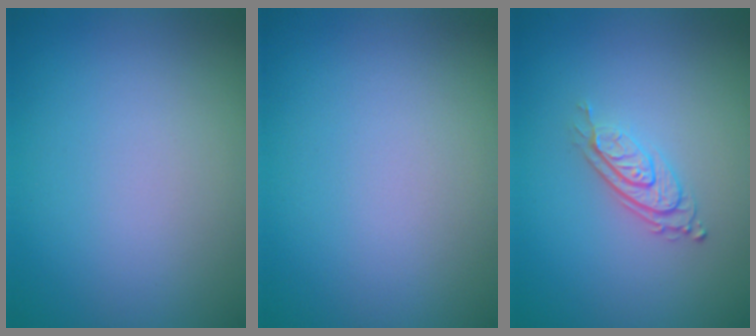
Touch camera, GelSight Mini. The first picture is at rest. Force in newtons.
{"total": 0.0}
{"total": 2.8, "press": 2.0, "slide": 2.1}